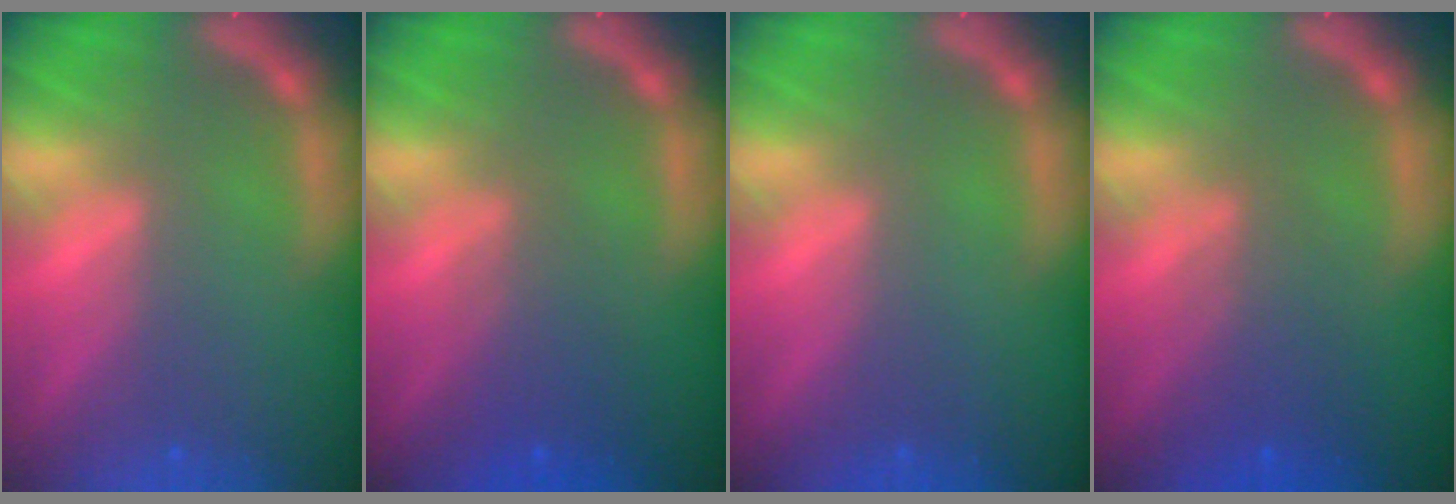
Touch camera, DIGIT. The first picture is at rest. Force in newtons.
{"total": 3.1}
{"total": 0.0}
{"total": 3.6}